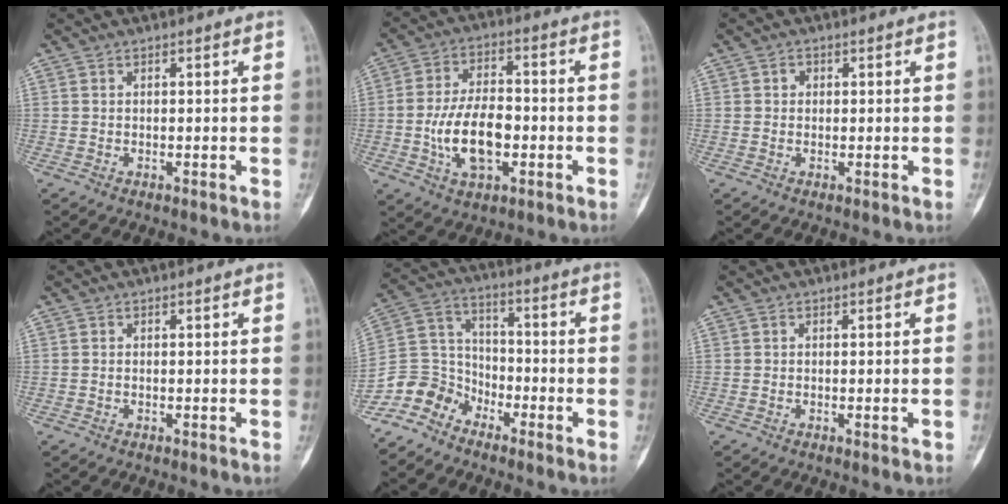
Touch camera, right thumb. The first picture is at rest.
{"total": 12.3, "force": [-2.6, 6.9, 9.8], "torque": [-0.169, 0.021, -0.044]}
{"total": 1.2, "force": [0.3, 1.1, 0.4], "torque": [0.001, 0.003, 0.002]}
{"total": 0.0}
{"total": 9.4, "force": [-7.4, 5.6, 1.4], "torque": [-0.015, 0.066, -0.159]}
{"total": 1.2, "force": [-0.3, 0.3, 1.2], "torque": [-0.014, 0.000, -0.001]}